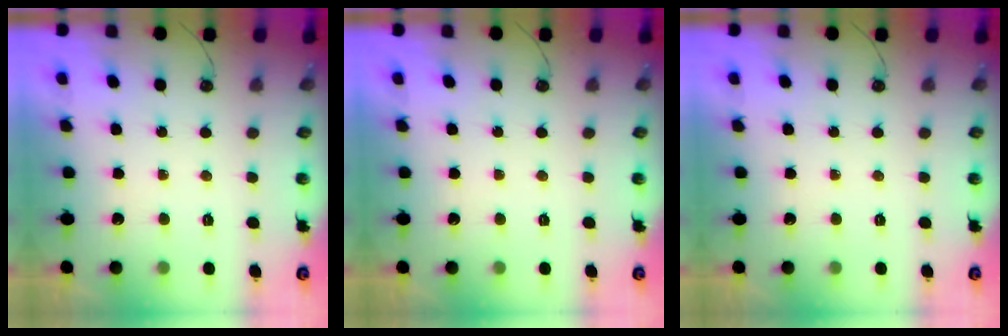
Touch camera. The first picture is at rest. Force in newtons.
{"total": 0.0}
{"total": 0.0}